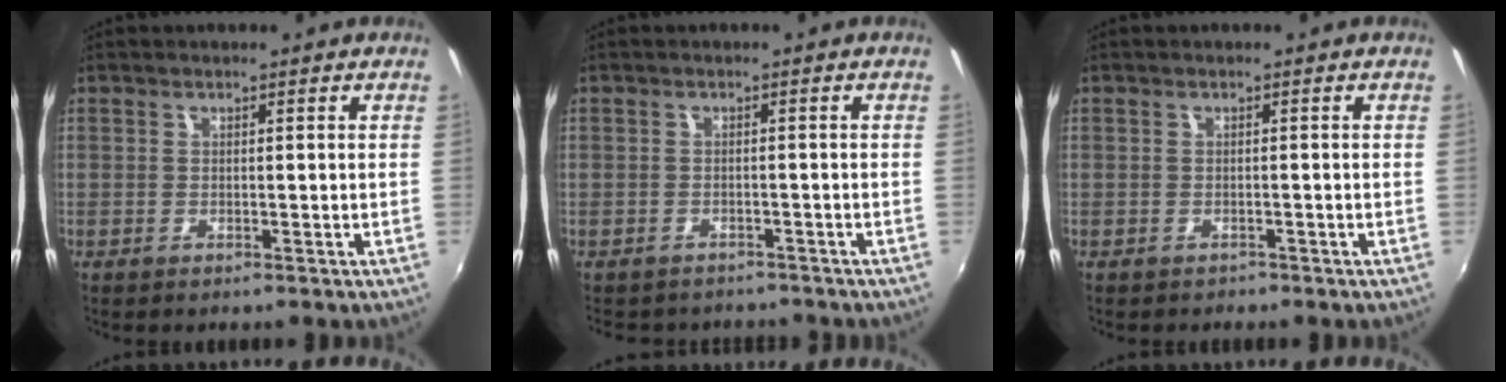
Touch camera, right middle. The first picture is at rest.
{"total": 4.6, "force": [-3.8, 2.4, 0.7], "torque": [-0.020, 0.000, -0.056]}
{"total": 1.2, "force": [-1.0, 0.7, 0.1], "torque": [-0.007, -0.002, -0.013]}